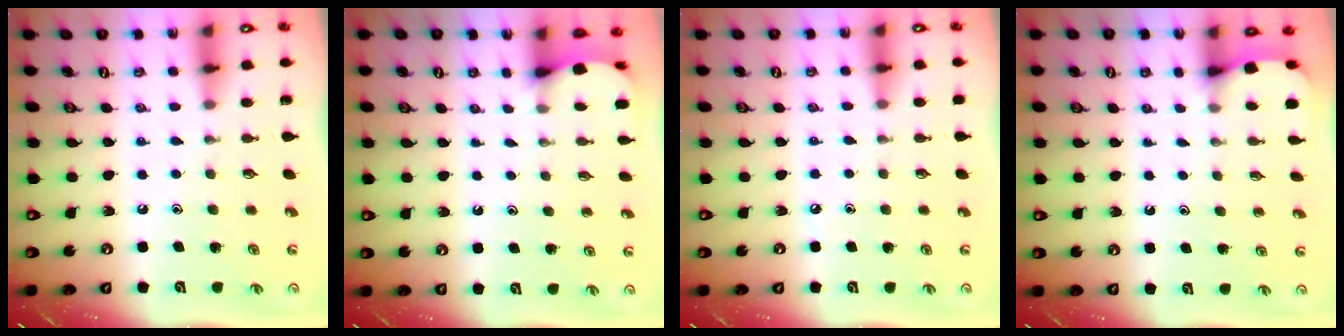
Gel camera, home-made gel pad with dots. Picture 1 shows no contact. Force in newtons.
{"total": 2.4, "press": 2.4, "slide": 0.3}
{"total": 2.3, "press": 2.3, "slide": 0.4}
{"total": 2.6, "press": 2.6, "slide": 0.4}